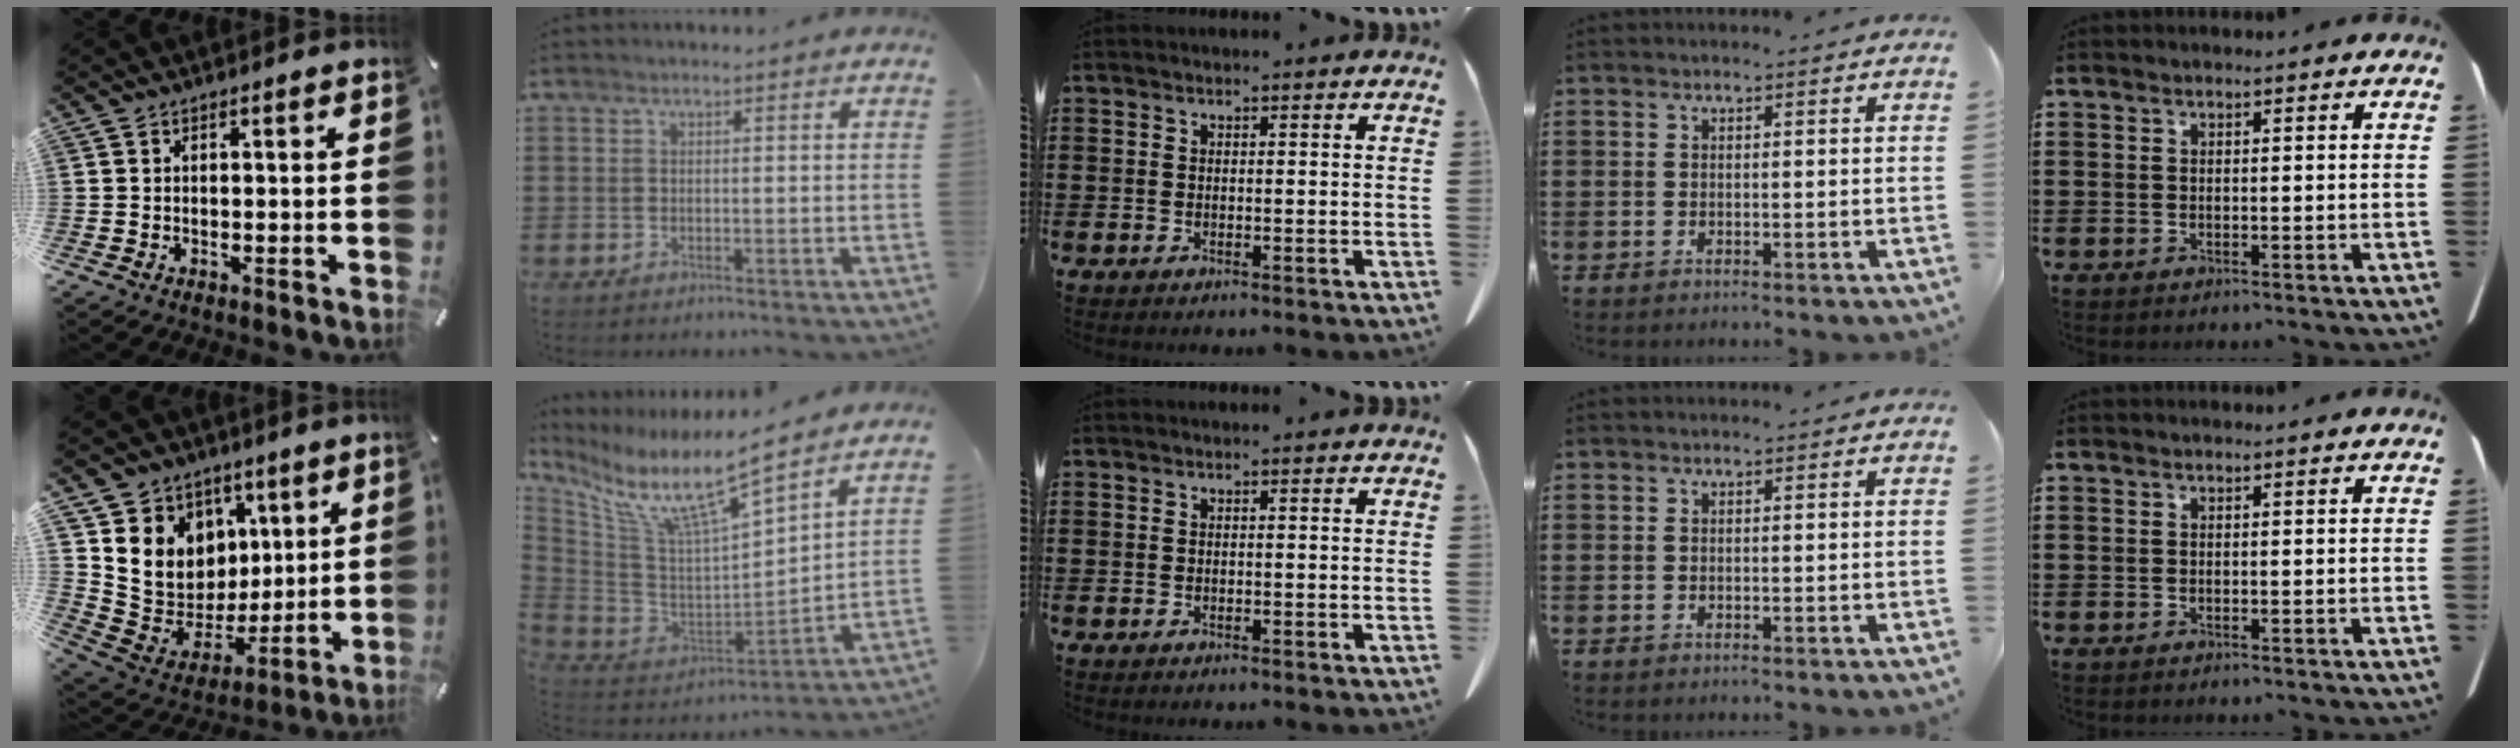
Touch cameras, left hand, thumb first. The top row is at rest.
{"thumb": {"total": 12.6, "force": [3.4, 12.0, 2.1], "torque": [-0.027, -0.044, 0.083]}, "index": {"total": 10.2, "force": [7.7, 1.1, 6.6], "torque": [-0.159, -0.065, 0.128]}}